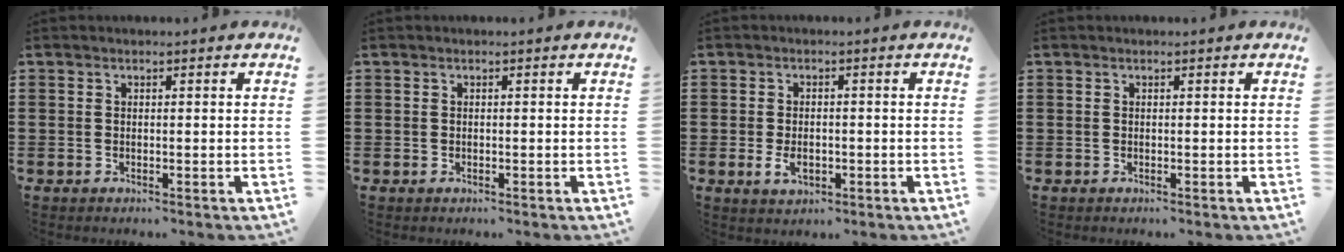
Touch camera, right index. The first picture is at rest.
{"total": 0.0}
{"total": 2.8, "force": [-0.7, 1.8, 2.1], "torque": [-0.039, 0.003, -0.013]}
{"total": 0.0}